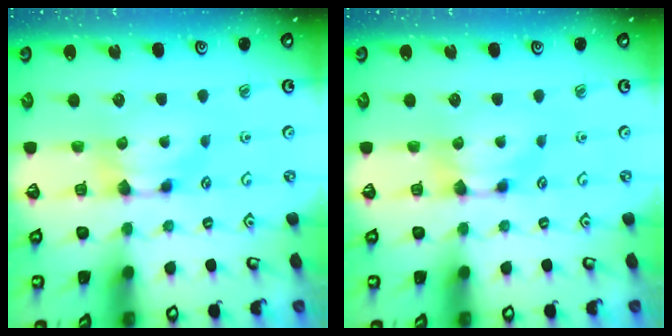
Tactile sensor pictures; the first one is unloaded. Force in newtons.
{"total": 0.0}